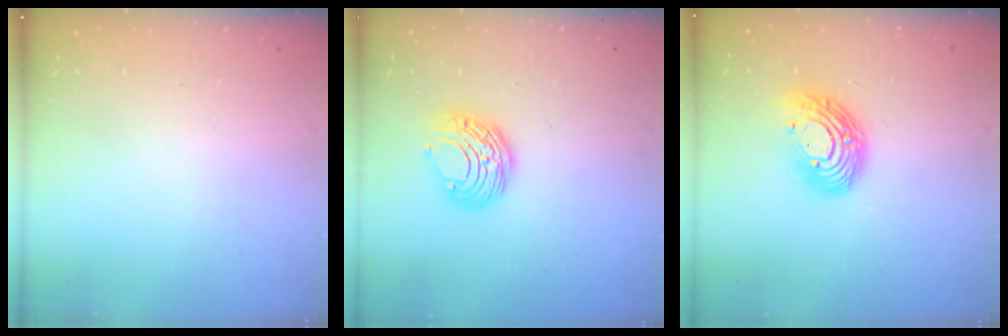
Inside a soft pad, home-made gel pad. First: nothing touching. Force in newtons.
{"total": 8.9, "press": 8.9, "slide": 0.3}
{"total": 12.9, "press": 12.9, "slide": 0.4}